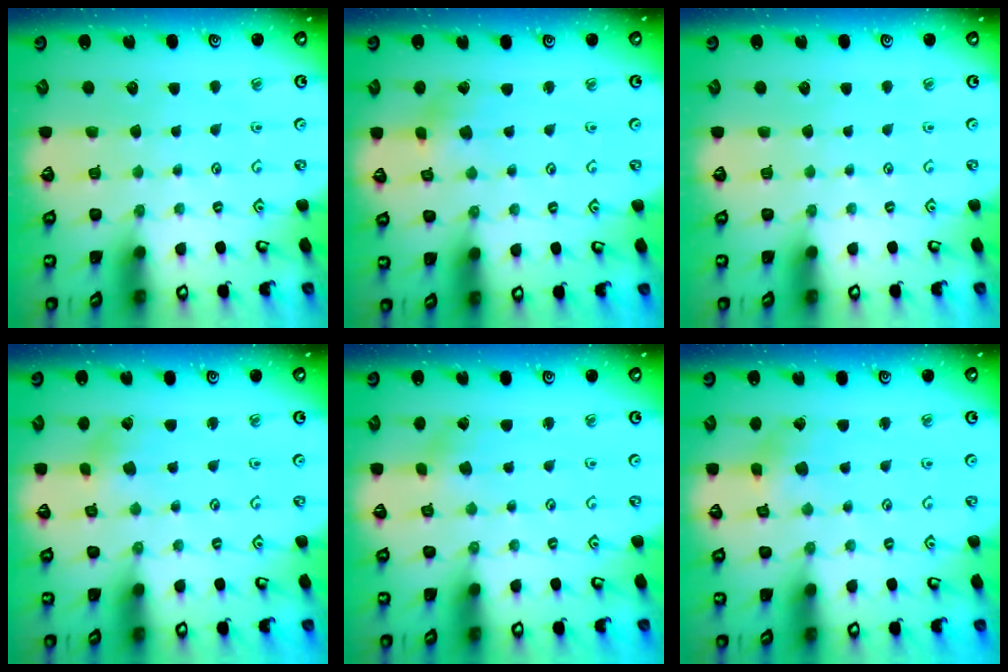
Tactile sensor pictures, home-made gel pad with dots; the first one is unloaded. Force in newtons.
{"total": 2.9, "press": 2.8, "slide": 0.2}
{"total": 0.0}
{"total": 1.6, "press": 1.6, "slide": 0.2}
{"total": 0.0}
{"total": 2.9, "press": 2.8, "slide": 0.3}